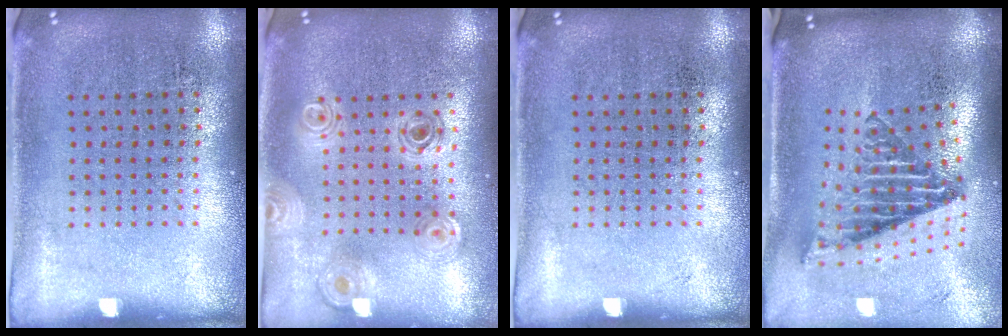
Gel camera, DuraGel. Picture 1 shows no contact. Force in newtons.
{"total": 0.9, "press": 0.9, "slide": 0.2}
{"total": 0.0}
{"total": 2.8, "press": 1.7, "slide": 2.2}